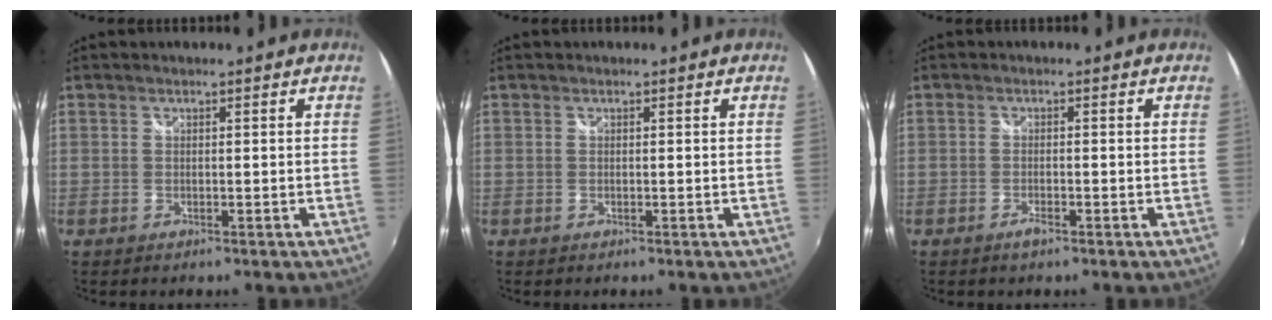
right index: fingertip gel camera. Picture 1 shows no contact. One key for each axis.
{"total": 0.0}
{"total": 1.7, "fx": -1.2, "fy": 0.4, "fz": 1.2, "tx": -0.028, "ty": -0.002, "tz": -0.023}